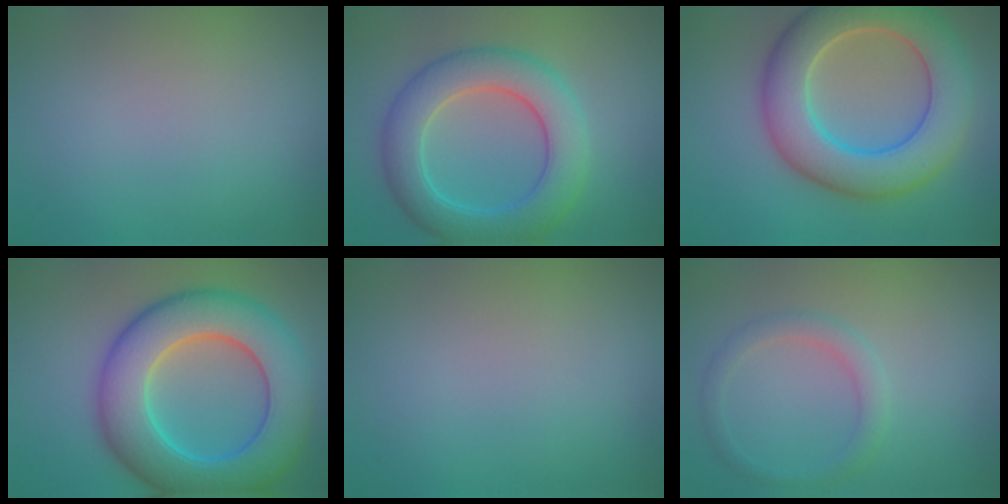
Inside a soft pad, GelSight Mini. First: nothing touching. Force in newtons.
{"total": 7.0, "press": 7.0, "slide": 0.2}
{"total": 9.3, "press": 9.3, "slide": 0.5}
{"total": 10.9, "press": 10.9, "slide": 0.2}
{"total": 0.0}
{"total": 2.0, "press": 2.0, "slide": 0.1}